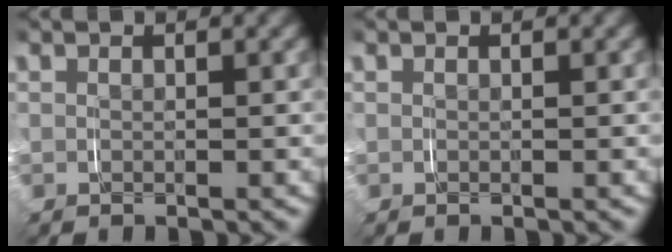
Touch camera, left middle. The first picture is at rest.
{"total": 0.0}